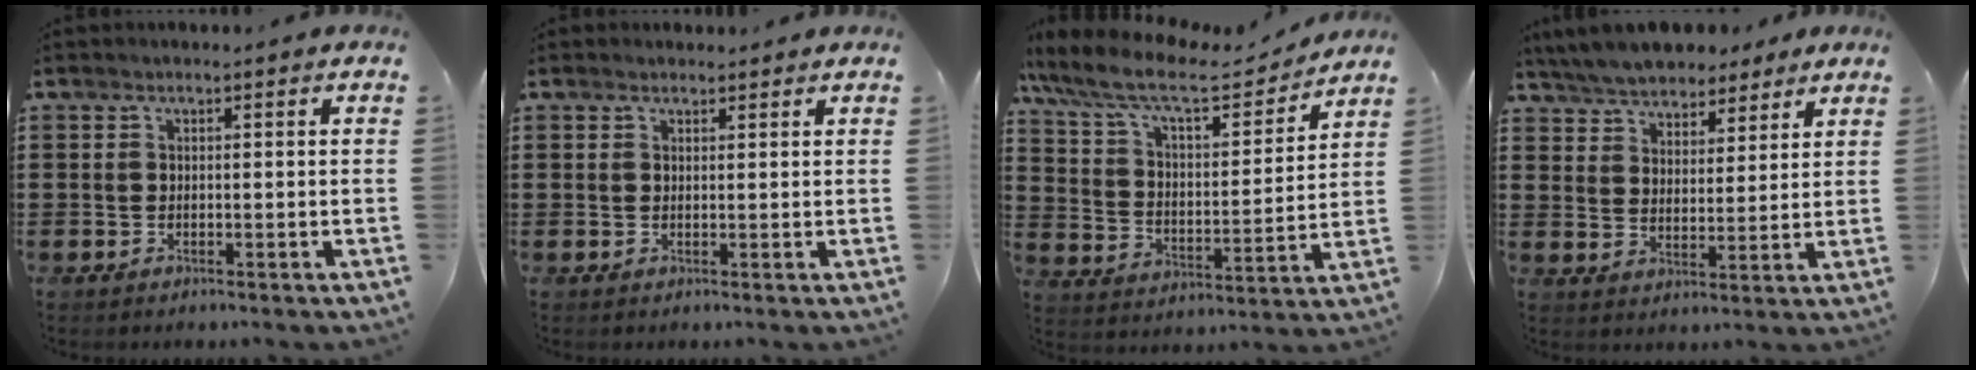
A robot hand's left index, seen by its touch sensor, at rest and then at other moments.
{"total": 1.0, "force": [0.9, 0.3, 0.1], "torque": [-0.003, 0.003, 0.018]}
{"total": 10.2, "force": [8.5, 1.9, 5.3], "torque": [-0.135, -0.045, 0.143]}
{"total": 6.3, "force": [6.0, 1.6, 1.0], "torque": [-0.044, -0.015, 0.110]}